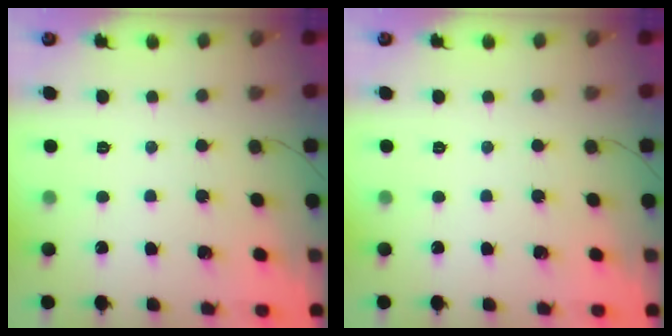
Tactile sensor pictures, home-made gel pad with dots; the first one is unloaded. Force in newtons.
{"total": 0.0}